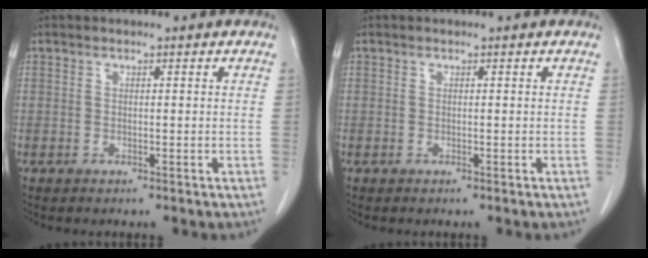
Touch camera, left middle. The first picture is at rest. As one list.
[{"total": 0.0}]